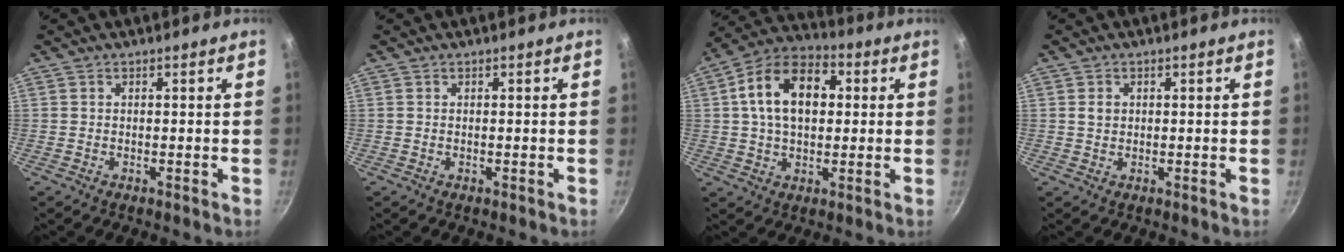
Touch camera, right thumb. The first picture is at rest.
{"total": 0.0}
{"total": 15.3, "force": [2.7, 9.9, 11.3], "torque": [-0.162, 0.023, 0.029]}
{"total": 1.8, "force": [0.3, 1.5, 1.0], "torque": [-0.011, 0.002, 0.005]}